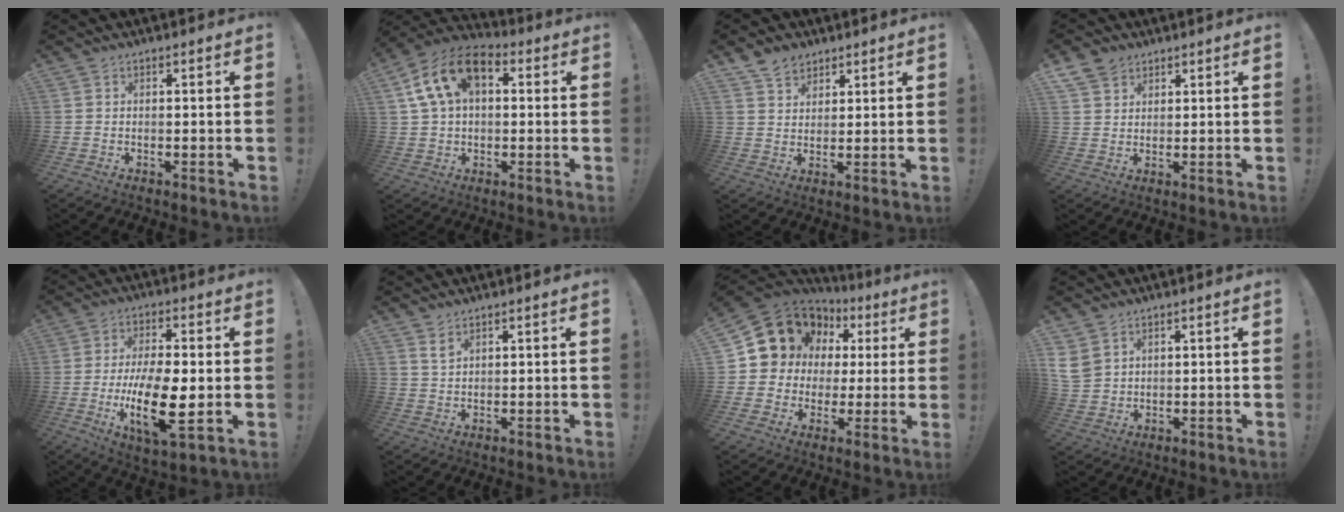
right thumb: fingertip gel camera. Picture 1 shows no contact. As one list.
[{"total": 15.0, "force": [5.2, 9.4, 10.4], "torque": [-0.179, -0.004, 0.098]}, {"total": 6.5, "force": [4.6, 4.4, 1.5], "torque": [-0.022, -0.025, 0.088]}, {"total": 5.7, "force": [3.8, 4.0, 1.4], "torque": [-0.031, -0.016, 0.077]}, {"total": 17.3, "force": [-3.1, 6.6, 15.7], "torque": [-0.281, -0.010, -0.049]}, {"total": 2.5, "force": [1.9, 1.0, 1.3], "torque": [-0.014, -0.016, 0.033]}, {"total": 12.3, "force": [6.3, 10.0, 3.5], "torque": [-0.057, -0.046, 0.134]}, {"total": 5.5, "force": [3.0, 3.9, 2.5], "torque": [-0.052, -0.017, 0.060]}]